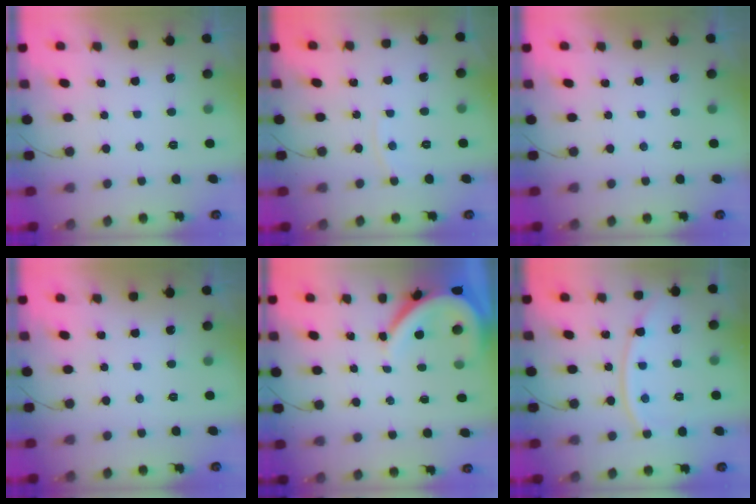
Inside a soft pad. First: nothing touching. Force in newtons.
{"total": 2.7, "press": 2.7, "slide": 0.4}
{"total": 0.0}
{"total": 0.0}
{"total": 7.4, "press": 7.4, "slide": 1.0}
{"total": 11.3, "press": 11.2, "slide": 1.3}